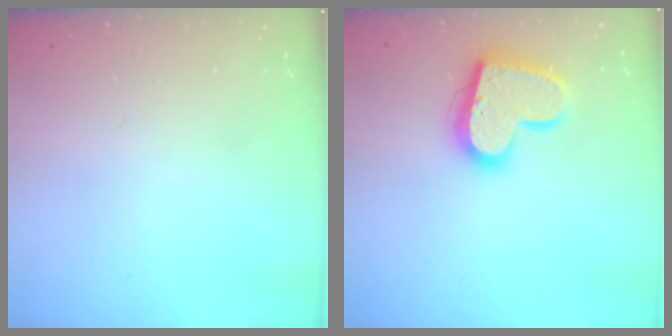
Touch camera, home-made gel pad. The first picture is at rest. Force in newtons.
{"total": 18.0, "press": 17.9, "slide": 1.4}